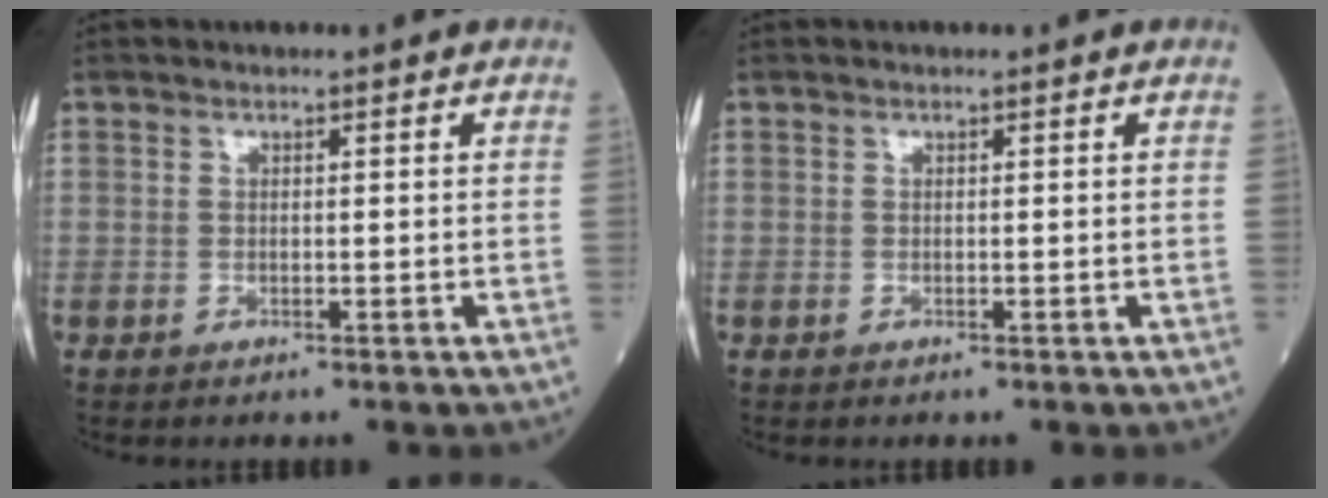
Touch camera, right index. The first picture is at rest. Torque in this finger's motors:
{"motor_torque": [0.00, 0.00, 0.00, 0.00]}